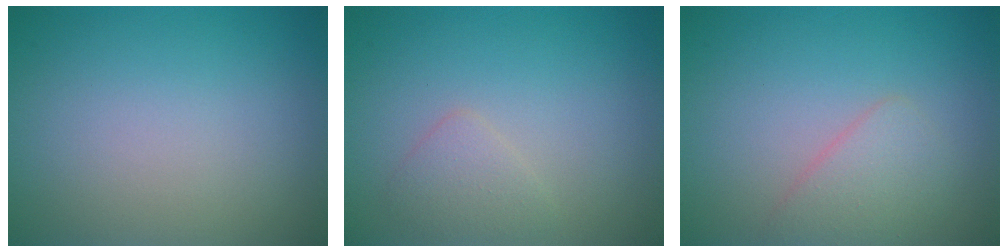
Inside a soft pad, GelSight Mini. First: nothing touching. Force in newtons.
{"total": 1.5, "press": 1.5, "slide": 0.1}
{"total": 2.1, "press": 2.1, "slide": 0.1}